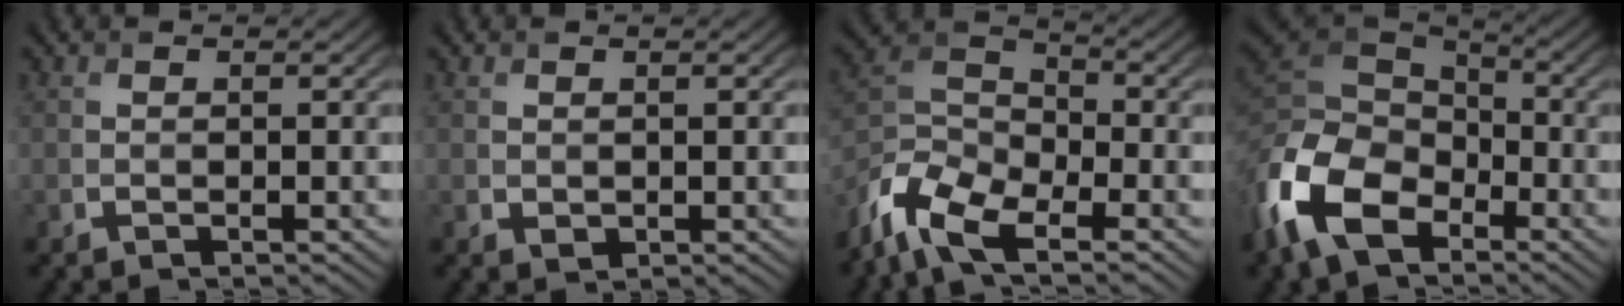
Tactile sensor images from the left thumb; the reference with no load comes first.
{"total": 0.7, "force": [0.3, 0.6, 0.4], "torque": [-0.008, -0.005, 0.011]}
{"total": 10.3, "force": [-7.2, 4.2, 6.0], "torque": [-0.138, -0.011, -0.159]}
{"total": 14.5, "force": [-6.6, 9.3, 9.0], "torque": [-0.241, -0.032, -0.137]}